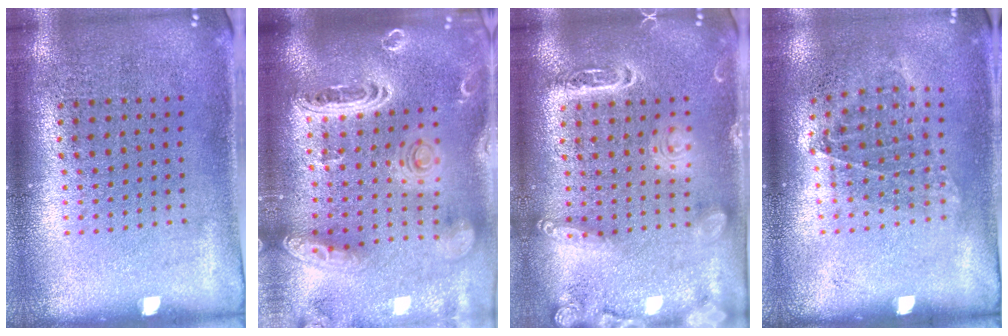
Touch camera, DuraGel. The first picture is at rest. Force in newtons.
{"total": 3.7, "press": 2.9, "slide": 2.2}
{"total": 1.8, "press": 1.8, "slide": 0.1}
{"total": 1.0, "press": 0.8, "slide": 0.6}